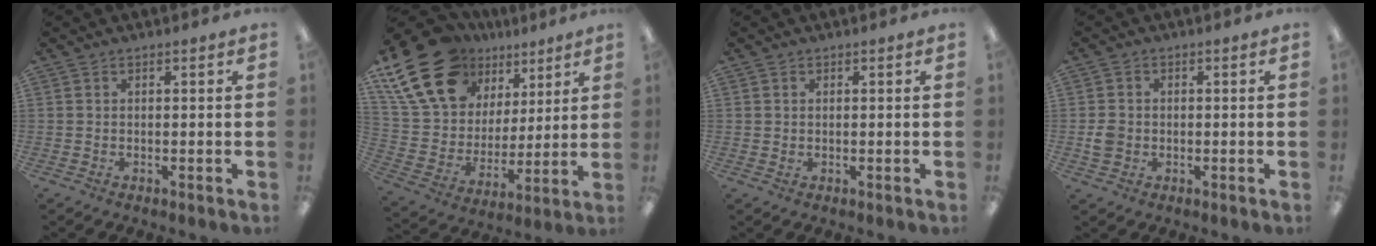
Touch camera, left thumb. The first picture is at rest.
{"total": 23.2, "force": [13.8, 15.2, 10.9], "torque": [-0.231, -0.065, 0.264]}
{"total": 0.6, "force": [0.3, 0.5, 0.3], "torque": [-0.007, 0.002, 0.005]}
{"total": 3.3, "force": [-0.6, 3.0, 1.3], "torque": [-0.013, 0.002, -0.012]}